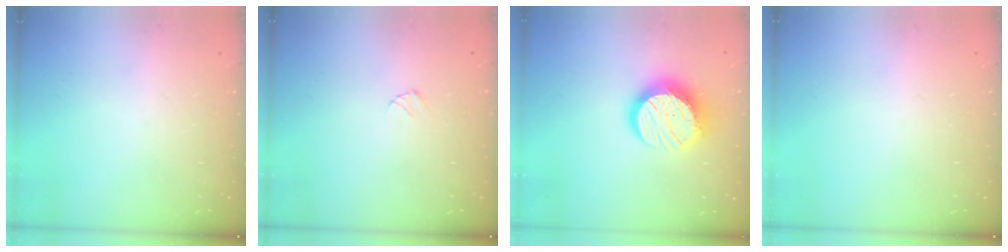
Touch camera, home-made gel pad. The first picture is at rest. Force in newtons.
{"total": 2.7, "press": 2.7, "slide": 0.3}
{"total": 14.0, "press": 14.0, "slide": 0.9}
{"total": 0.0}